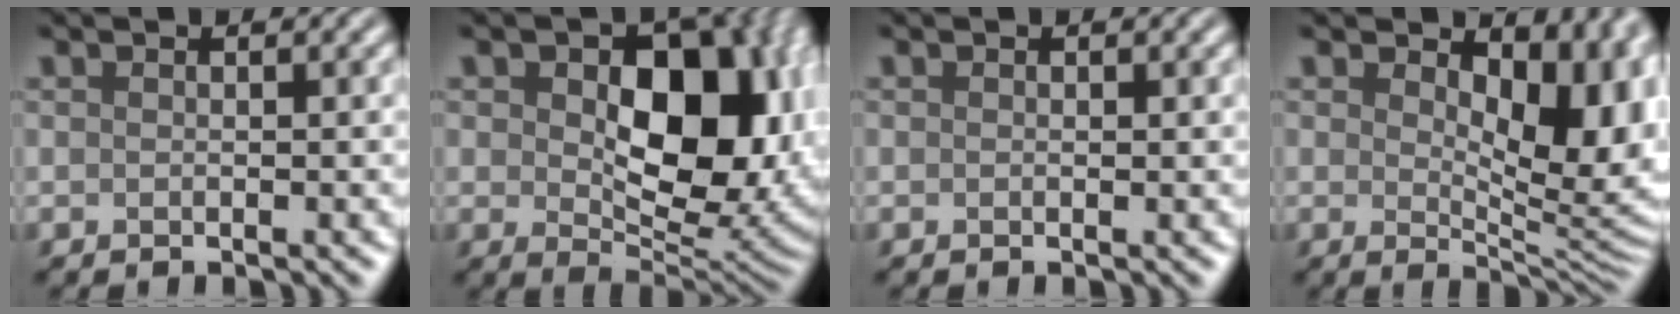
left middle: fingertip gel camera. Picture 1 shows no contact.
{"total": 13.0, "force": [1.9, 8.1, 10.0], "torque": [-0.127, -0.012, 0.041]}
{"total": 0.0}
{"total": 8.7, "force": [2.3, 4.7, 7.0], "torque": [-0.101, -0.015, 0.037]}